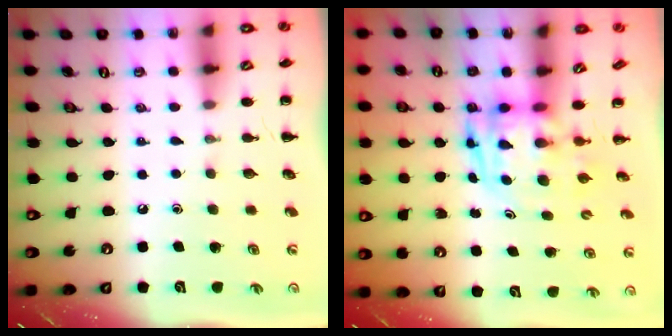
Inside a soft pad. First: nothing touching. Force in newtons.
{"total": 3.2, "press": 3.1, "slide": 0.7}